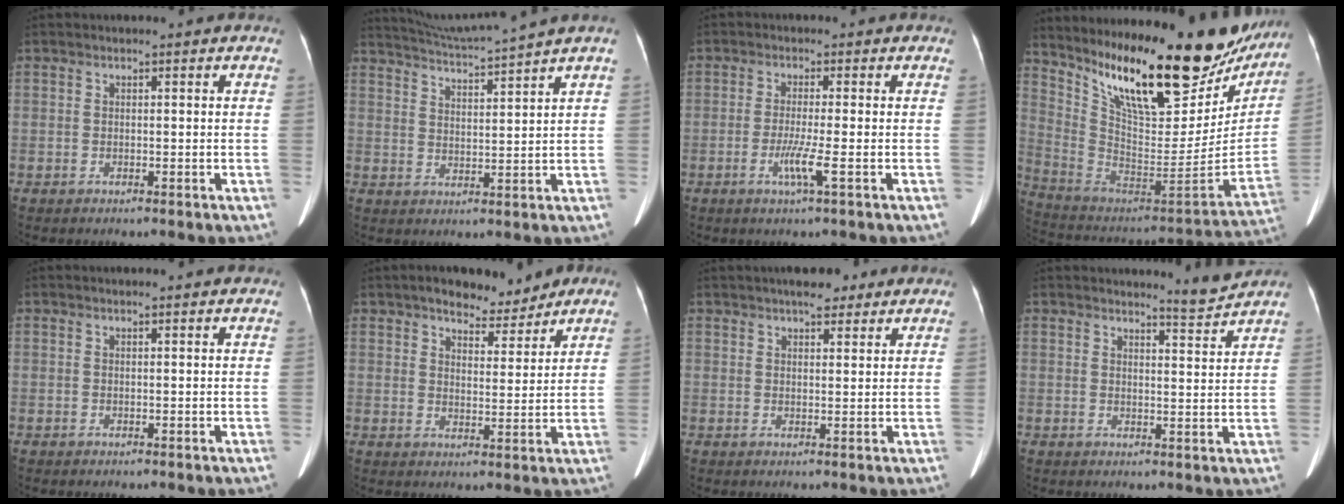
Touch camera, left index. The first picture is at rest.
{"total": 8.9, "force": [8.1, -2.6, 2.5], "torque": [-0.053, -0.008, 0.139]}
{"total": 3.5, "force": [-1.2, -0.7, 3.2], "torque": [-0.070, -0.009, -0.024]}
{"total": 28.9, "force": [21.2, 9.1, 17.3], "torque": [-0.282, -0.025, 0.323]}
{"total": 1.5, "force": [1.4, 0.1, 0.6], "torque": [-0.012, 0.015, 0.019]}
{"total": 7.1, "force": [5.7, 2.7, 3.2], "torque": [-0.038, 0.007, 0.089]}
{"total": 5.0, "force": [3.9, 1.6, 2.7], "torque": [-0.039, 0.015, 0.057]}
{"total": 3.5, "force": [3.4, -0.9, -0.1], "torque": [-0.013, -0.026, 0.049]}